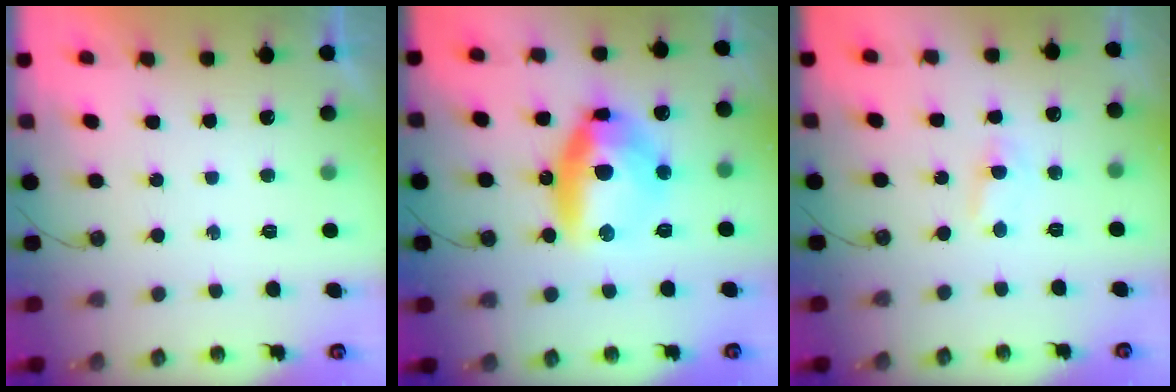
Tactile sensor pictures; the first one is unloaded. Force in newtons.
{"total": 14.3, "press": 14.2, "slide": 2.3}
{"total": 2.0, "press": 2.0, "slide": 0.3}